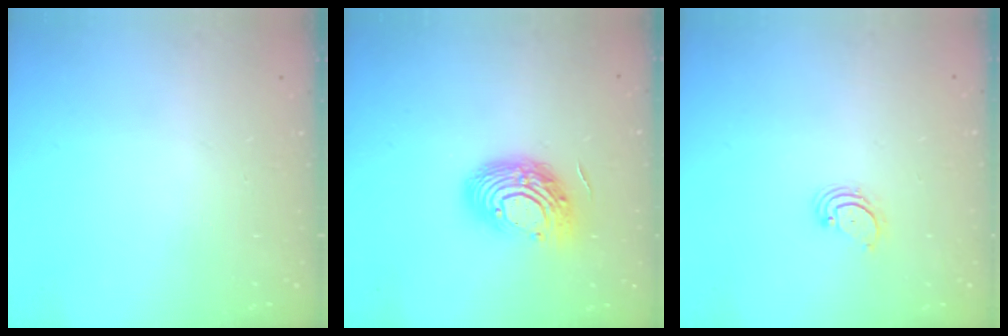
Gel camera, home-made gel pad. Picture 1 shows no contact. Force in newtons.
{"total": 14.5, "press": 14.5, "slide": 1.0}
{"total": 2.7, "press": 2.7, "slide": 0.3}